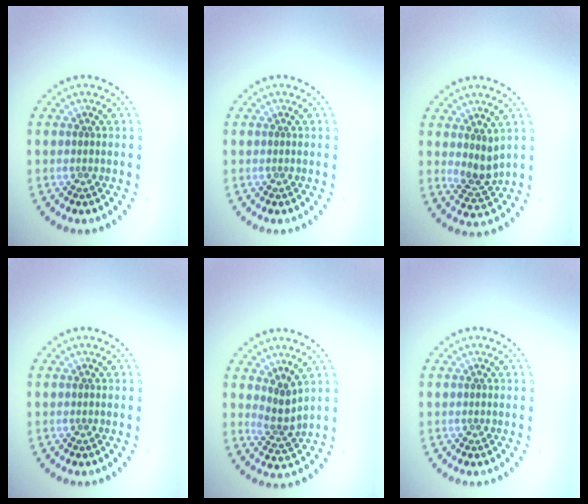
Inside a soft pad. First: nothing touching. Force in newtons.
{"total": 0.0}
{"total": 2.5, "press": 2.0, "slide": 1.5}
{"total": 0.0}
{"total": 2.2, "press": 1.5, "slide": 1.7}
{"total": 0.0}